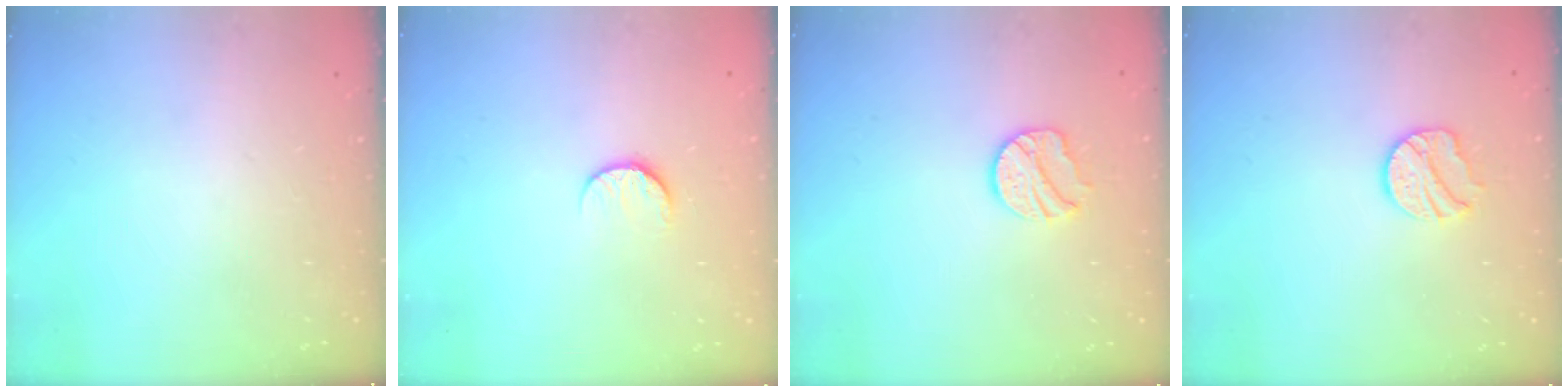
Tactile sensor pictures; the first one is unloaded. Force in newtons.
{"total": 7.1, "press": 7.1, "slide": 0.7}
{"total": 10.4, "press": 10.3, "slide": 0.6}
{"total": 10.4, "press": 10.3, "slide": 0.6}